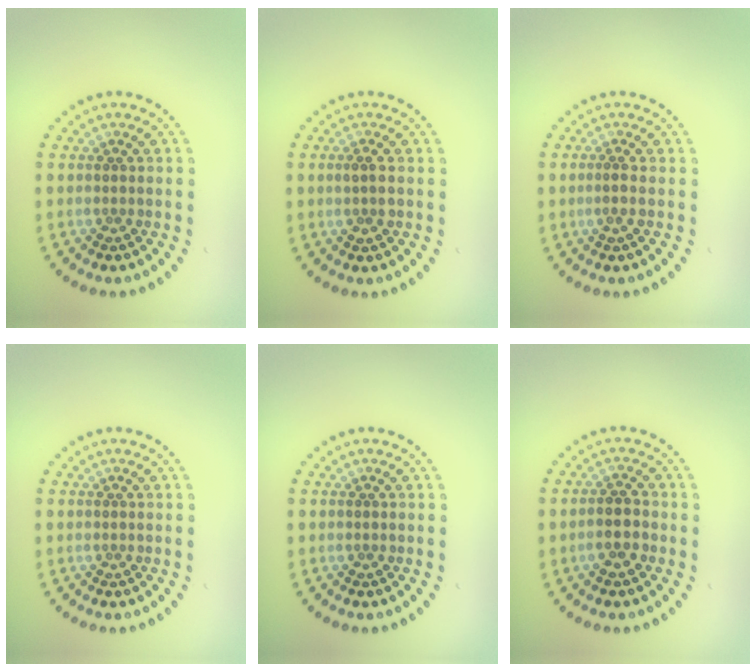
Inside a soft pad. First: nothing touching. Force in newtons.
{"total": 1.4, "press": 1.3, "slide": 0.5}
{"total": 0.6, "press": 0.4, "slide": 0.5}
{"total": 0.0}
{"total": 0.0}
{"total": 2.2, "press": 2.1, "slide": 0.8}